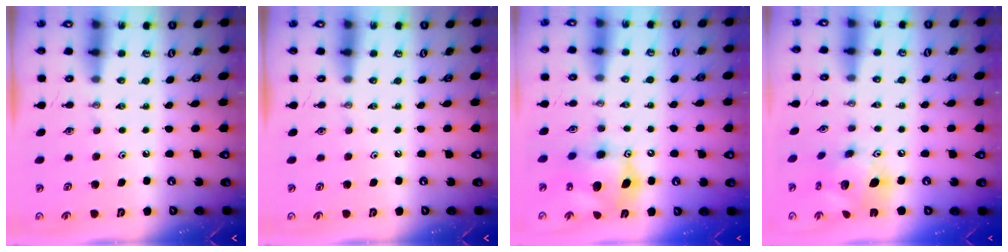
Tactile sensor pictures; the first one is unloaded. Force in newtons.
{"total": 0.0}
{"total": 12.5, "press": 12.5, "slide": 1.2}
{"total": 15.3, "press": 15.2, "slide": 1.4}